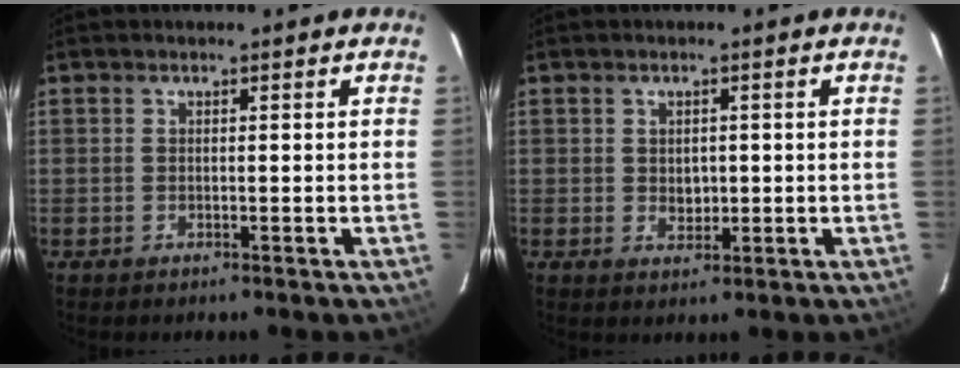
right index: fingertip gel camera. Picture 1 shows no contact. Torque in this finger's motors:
{"motor_torque": [-0.05, 0.09, 0.04, 0.00]}